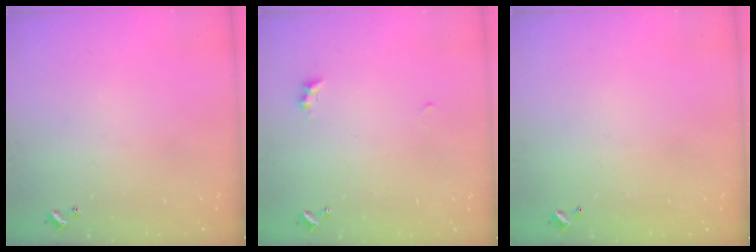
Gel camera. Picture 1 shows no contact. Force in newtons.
{"total": 2.7, "press": 2.6, "slide": 0.6}
{"total": 3.0, "press": 3.0, "slide": 0.1}